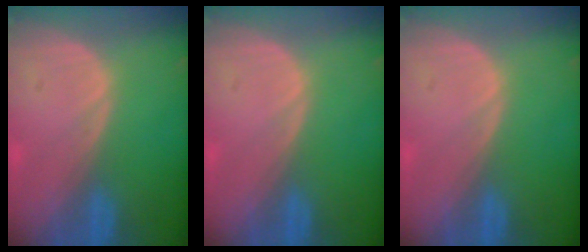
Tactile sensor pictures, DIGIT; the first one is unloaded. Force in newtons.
{"total": 0.0}
{"total": 0.0}